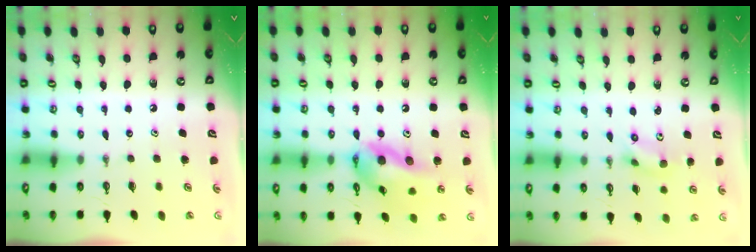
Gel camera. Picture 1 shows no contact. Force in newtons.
{"total": 16.3, "press": 16.1, "slide": 2.6}
{"total": 2.9, "press": 1.1, "slide": 2.7}